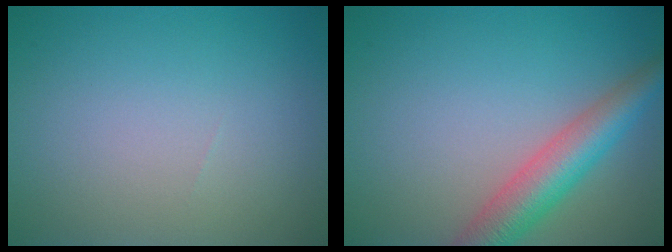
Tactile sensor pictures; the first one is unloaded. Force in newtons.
{"total": 5.4, "press": 5.4, "slide": 0.1}